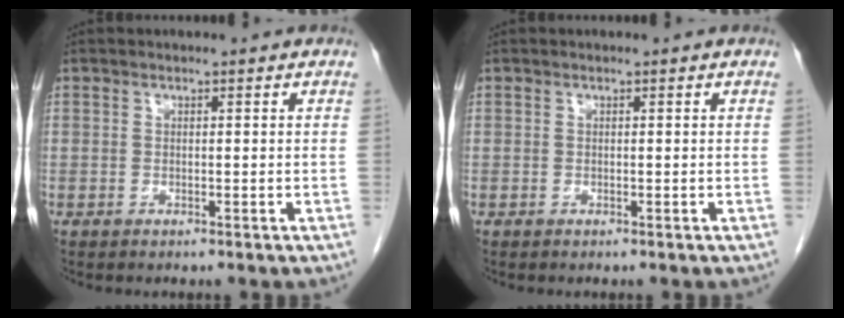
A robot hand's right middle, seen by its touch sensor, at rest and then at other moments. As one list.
[{"total": 0.0}]